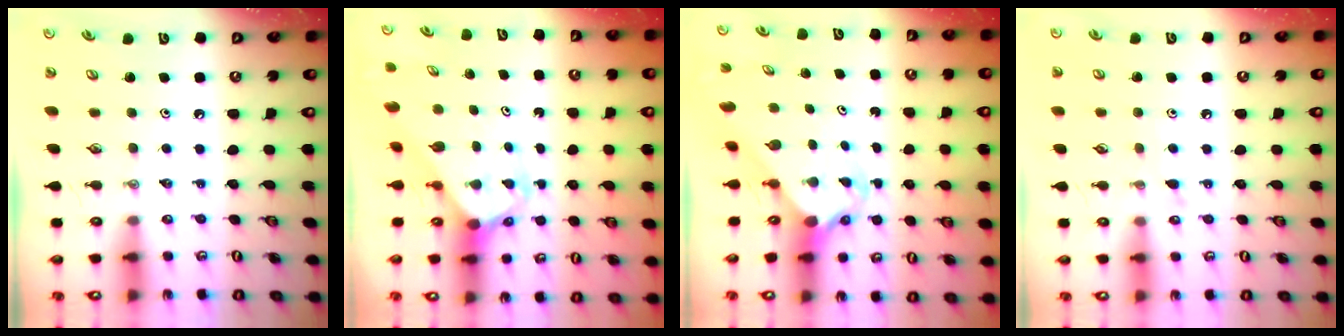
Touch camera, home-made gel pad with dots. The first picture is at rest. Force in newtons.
{"total": 2.4, "press": 2.4, "slide": 0.2}
{"total": 2.3, "press": 2.3, "slide": 0.2}
{"total": 3.2, "press": 3.2, "slide": 0.4}